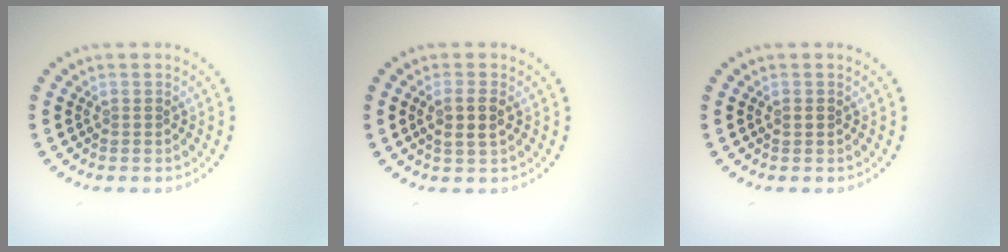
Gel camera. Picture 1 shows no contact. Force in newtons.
{"total": 2.3, "press": 2.2, "slide": 0.7}
{"total": 0.9, "press": 0.9, "slide": 0.1}